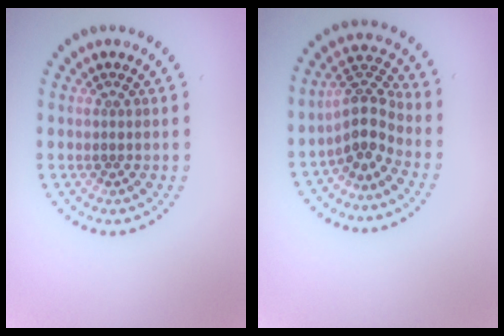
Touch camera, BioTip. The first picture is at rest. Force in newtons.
{"total": 3.6, "press": 2.7, "slide": 2.4}